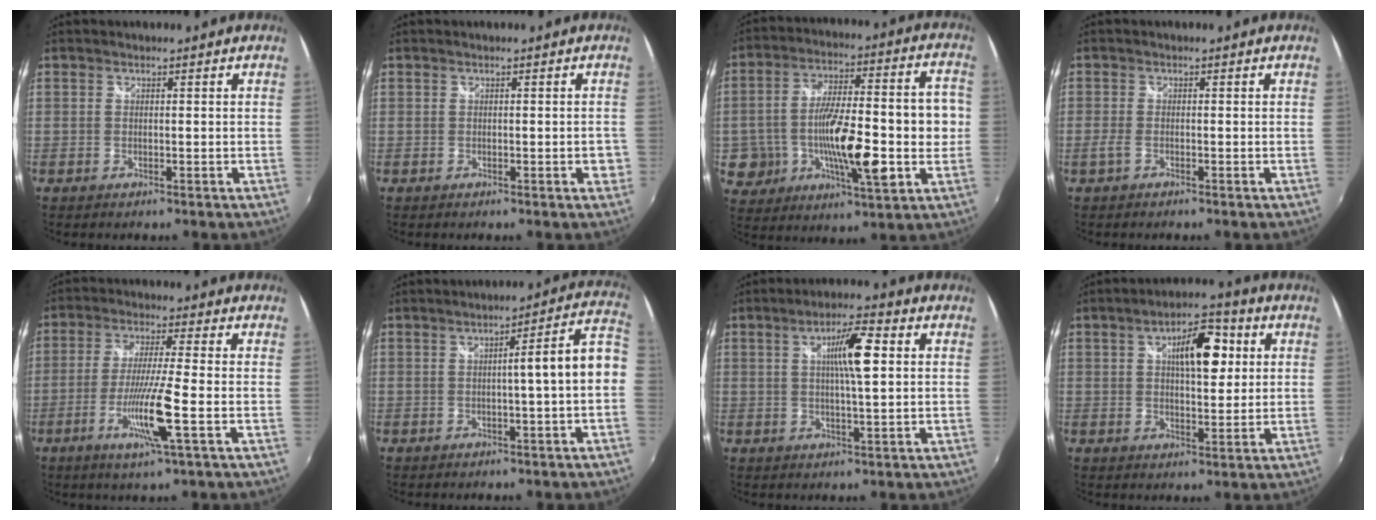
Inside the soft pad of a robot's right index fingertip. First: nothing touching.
{"total": 1.9, "force": [-0.6, 0.8, 1.6], "torque": [-0.015, 0.003, -0.006]}
{"total": 21.5, "force": [-3.2, 8.6, 19.4], "torque": [-0.354, 0.004, -0.035]}
{"total": 1.7, "force": [-1.0, 0.5, 1.2], "torque": [-0.029, -0.004, -0.022]}
{"total": 9.8, "force": [-3.5, -1.0, 9.1], "torque": [-0.186, -0.017, -0.066]}
{"total": 7.3, "force": [-0.9, -0.4, 7.2], "torque": [-0.073, 0.031, 0.001]}
{"total": 7.9, "force": [1.6, 1.2, 7.6], "torque": [-0.125, 0.006, 0.027]}
{"total": 9.8, "force": [2.7, 3.9, 8.6], "torque": [-0.130, 0.022, 0.042]}